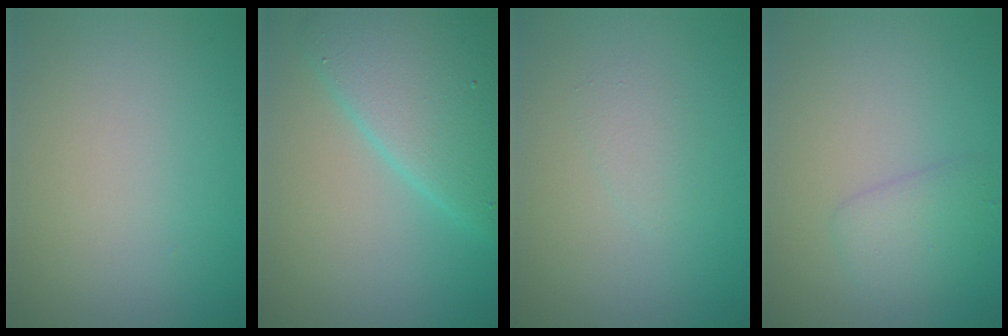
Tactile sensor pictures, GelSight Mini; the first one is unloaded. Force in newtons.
{"total": 7.6, "press": 7.5, "slide": 0.4}
{"total": 1.1, "press": 1.1, "slide": 0.1}
{"total": 2.2, "press": 2.2, "slide": 0.2}